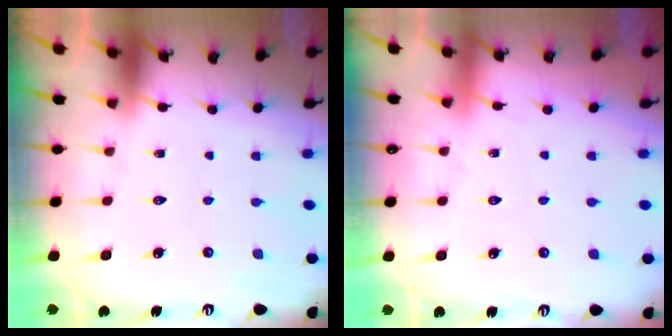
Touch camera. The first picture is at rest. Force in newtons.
{"total": 2.1, "press": 2.1, "slide": 0.3}